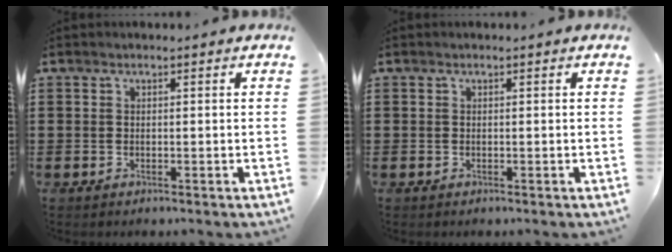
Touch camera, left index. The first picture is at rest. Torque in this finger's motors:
{"motor_torque": [0.00, 0.00, 0.00, 0.00]}